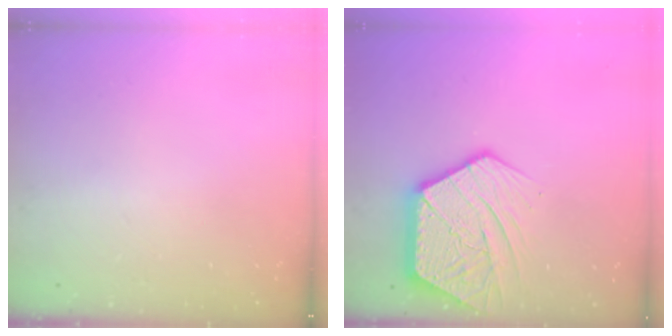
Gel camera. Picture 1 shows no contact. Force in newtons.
{"total": 16.7, "press": 16.6, "slide": 1.5}